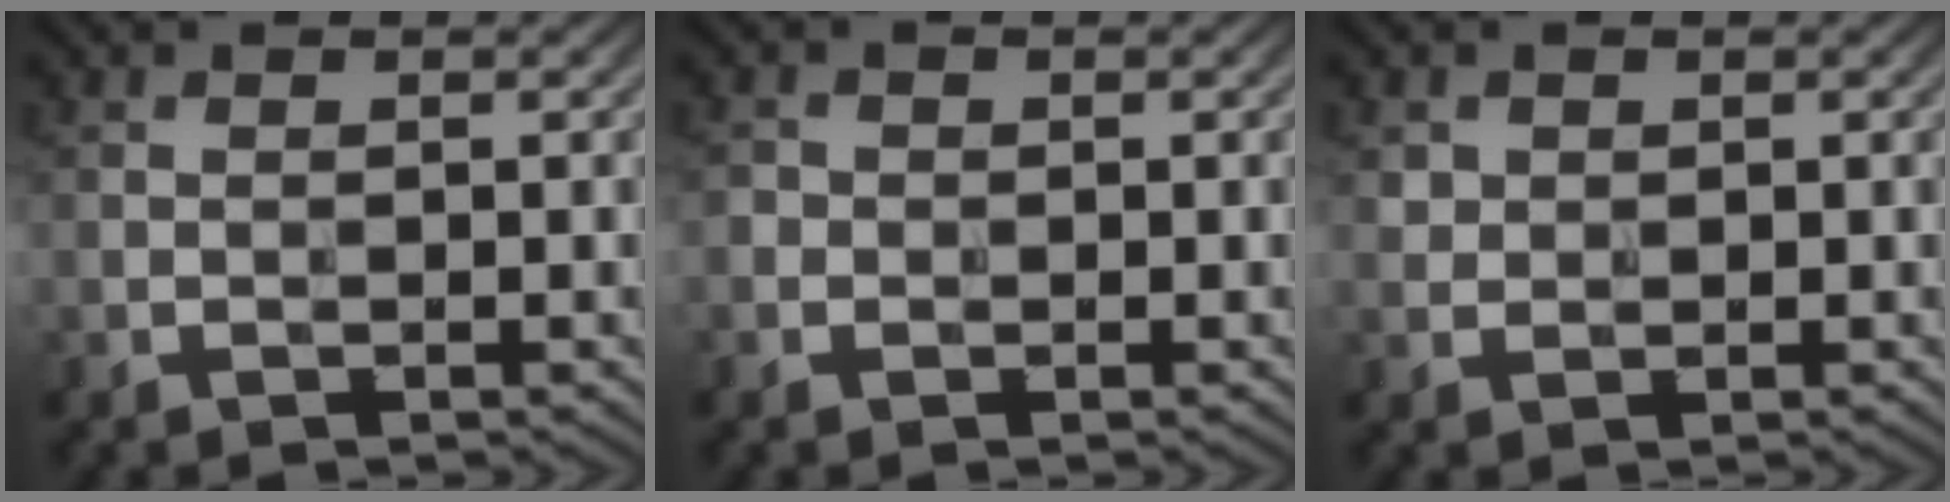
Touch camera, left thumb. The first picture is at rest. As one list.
[{"total": 1.1, "force": [-0.3, 1.1, 0.2], "torque": [0.000, -0.004, -0.010]}, {"total": 1.3, "force": [0.5, 1.2, 0.2], "torque": [-0.006, -0.002, 0.011]}]